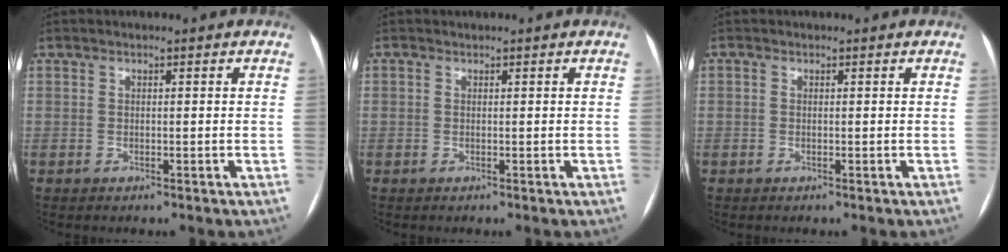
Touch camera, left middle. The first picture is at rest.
{"total": 0.0}
{"total": 0.0}